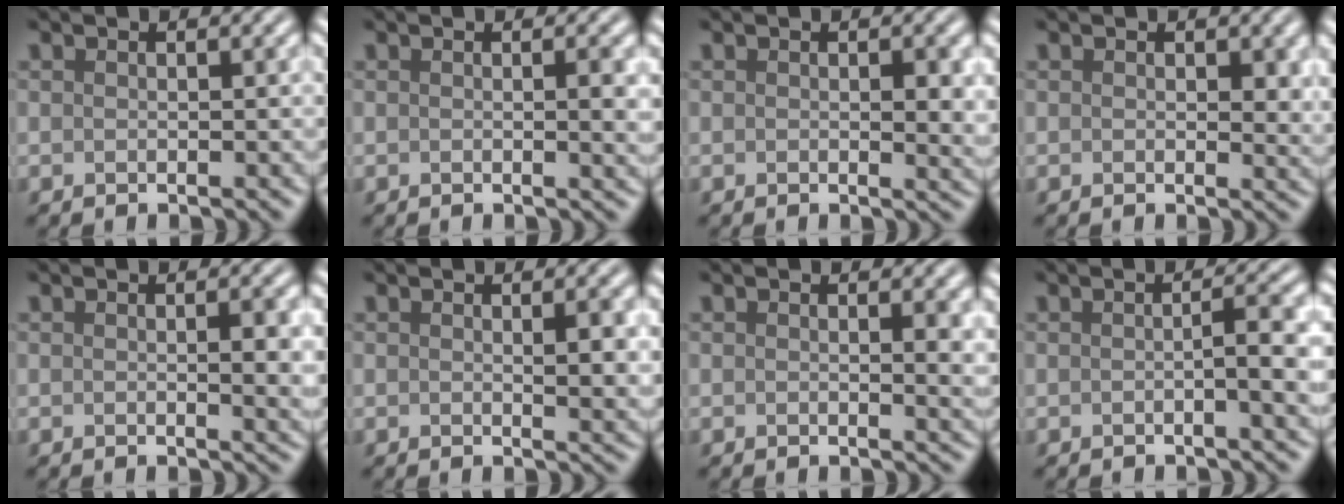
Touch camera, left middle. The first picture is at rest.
{"total": 1.8, "force": [0.1, 0.4, 1.7], "torque": [-0.020, -0.002, -0.002]}
{"total": 2.2, "force": [0.2, 0.7, 2.0], "torque": [-0.024, -0.008, 0.004]}
{"total": 2.3, "force": [0.6, 1.3, 1.8], "torque": [-0.017, -0.004, 0.007]}
{"total": 2.7, "force": [0.1, 0.6, 2.6], "torque": [-0.032, -0.003, 0.001]}
{"total": 2.5, "force": [0.4, 0.6, 2.4], "torque": [-0.029, -0.005, 0.007]}
{"total": 2.4, "force": [0.5, 0.7, 2.2], "torque": [-0.017, -0.002, 0.006]}
{"total": 3.6, "force": [-0.3, 0.8, 3.5], "torque": [-0.046, 0.004, -0.009]}